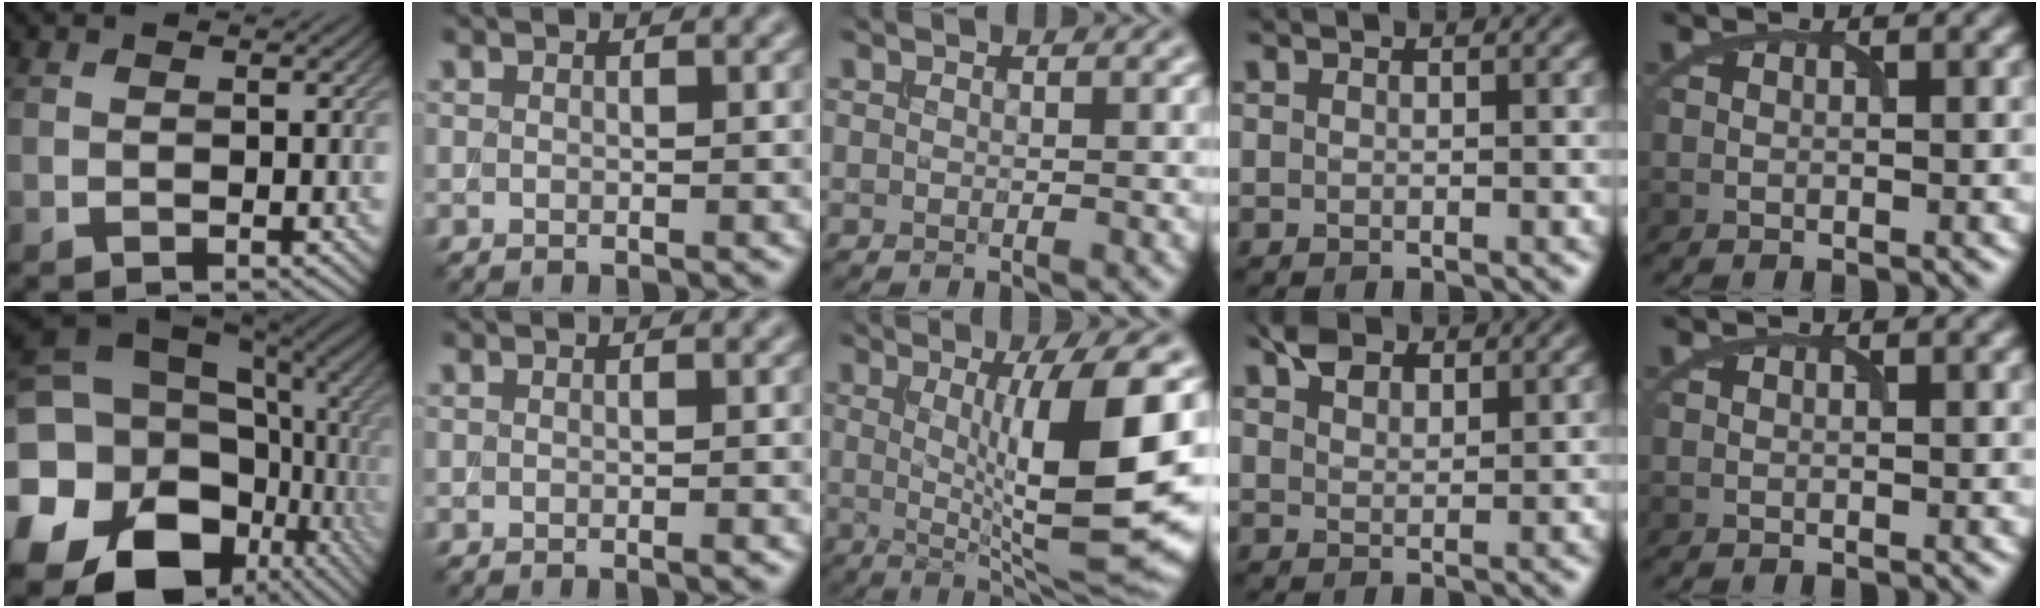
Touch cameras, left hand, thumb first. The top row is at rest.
{"thumb": {"total": 22.2, "force": [-4.5, 17.9, 12.4], "torque": [-0.250, -0.046, -0.056]}, "index": {"total": 1.1, "force": [-0.1, 0.4, 1.1], "torque": [-0.005, -0.002, -0.005]}, "middle": {"total": 10.6, "force": [0.7, 2.1, 10.4], "torque": [-0.153, -0.011, 0.023]}, "ring": {"total": 2.8, "force": [2.0, 1.5, 1.2], "torque": [-0.023, 0.007, 0.039]}}